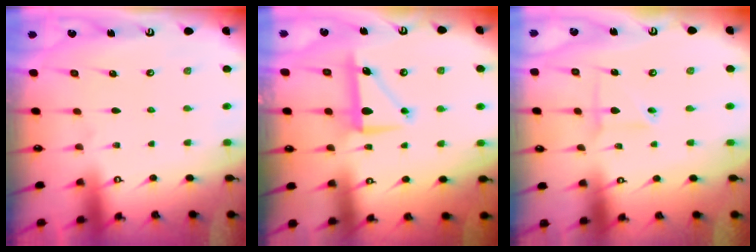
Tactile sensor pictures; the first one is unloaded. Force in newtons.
{"total": 8.7, "press": 8.6, "slide": 1.1}
{"total": 2.9, "press": 2.9, "slide": 0.2}